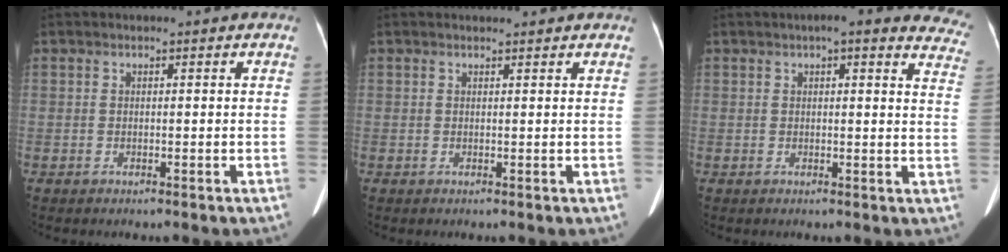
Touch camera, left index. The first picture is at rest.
{"total": 2.3, "force": [2.2, 0.3, 0.6], "torque": [-0.013, 0.007, 0.024]}
{"total": 13.9, "force": [12.1, 3.1, 6.2], "torque": [-0.037, -0.005, 0.109]}